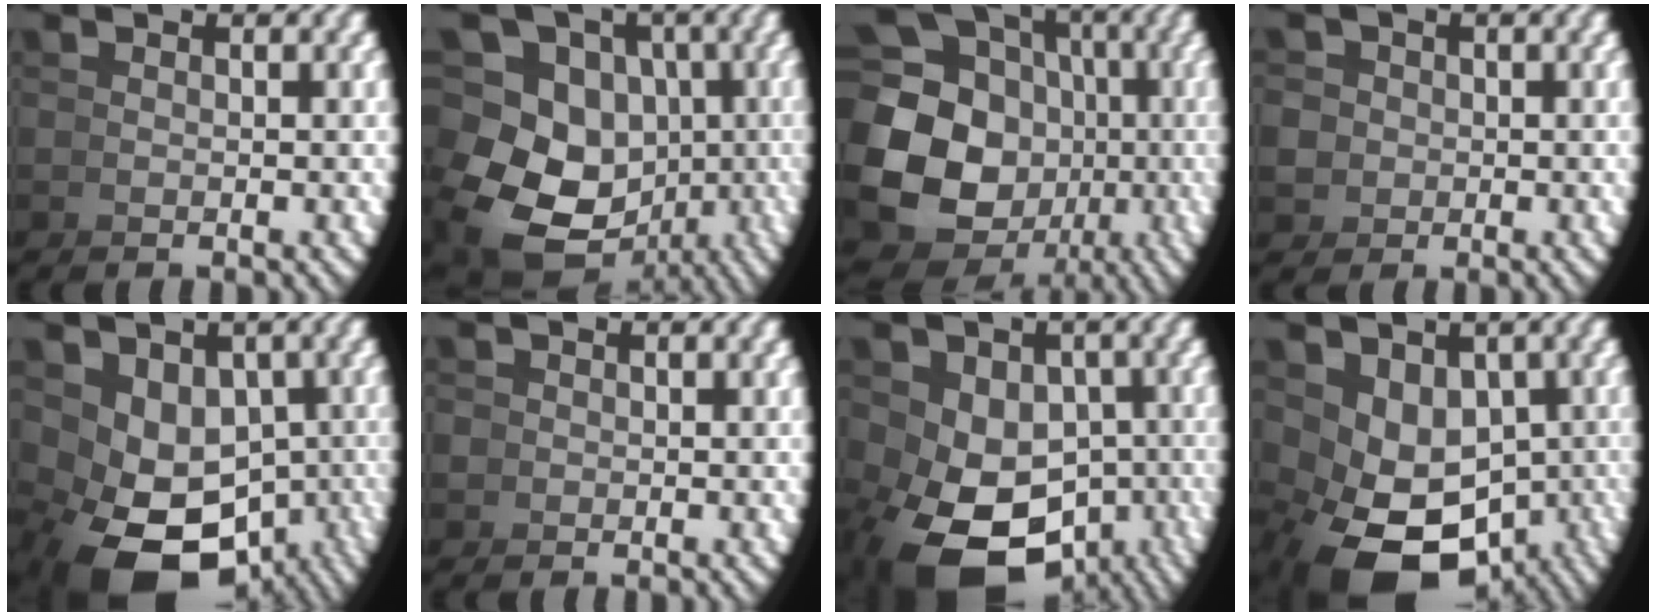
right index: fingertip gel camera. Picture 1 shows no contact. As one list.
[{"total": 14.2, "force": [-2.5, 11.9, 7.3], "torque": [-0.162, -0.070, -0.024]}, {"total": 17.8, "force": [-0.1, 15.3, 9.1], "torque": [-0.202, -0.054, 0.000]}, {"total": 3.4, "force": [0.0, 3.2, 1.2], "torque": [-0.025, -0.009, 0.003]}, {"total": 11.5, "force": [-4.6, 7.7, 7.1], "torque": [-0.162, -0.067, -0.037]}, {"total": 0.8, "force": [0.0, 0.8, 0.1], "torque": [0.000, -0.003, 0.001]}, {"total": 10.3, "force": [-4.0, 6.9, 6.5], "torque": [-0.149, -0.066, -0.027]}, {"total": 10.2, "force": [-3.6, 7.0, 6.5], "torque": [-0.146, -0.056, -0.025]}]